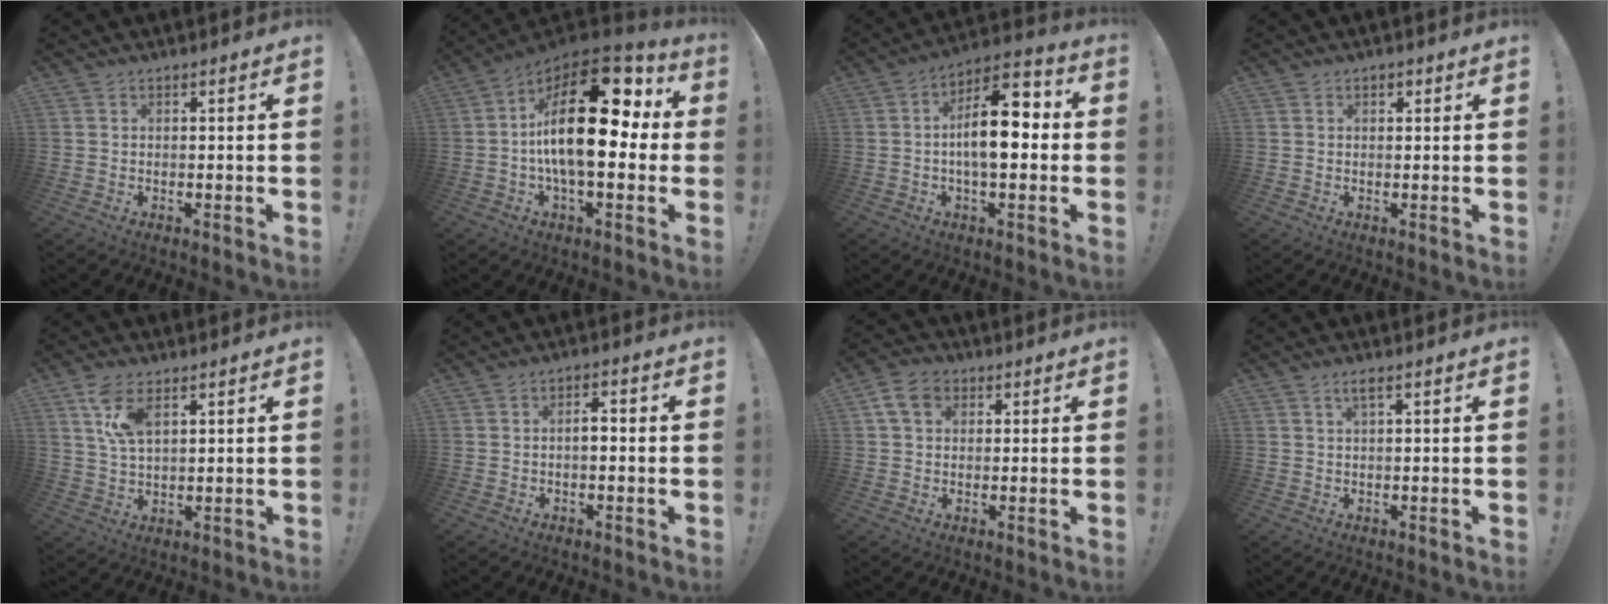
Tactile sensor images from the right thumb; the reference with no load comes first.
{"total": 25.5, "force": [2.0, 11.7, 22.5], "torque": [-0.389, -0.001, 0.032]}
{"total": 14.9, "force": [-0.4, 6.7, 13.3], "torque": [-0.209, 0.010, -0.015]}
{"total": 1.0, "force": [0.5, 0.7, 0.4], "torque": [-0.005, 0.000, 0.009]}
{"total": 8.3, "force": [4.2, 3.9, 6.1], "torque": [-0.122, -0.007, 0.075]}
{"total": 3.1, "force": [-1.0, 1.3, 2.7], "torque": [-0.049, 0.011, -0.020]}
{"total": 7.6, "force": [2.7, 5.5, 4.4], "torque": [-0.088, 0.007, 0.055]}
{"total": 2.1, "force": [0.9, 0.2, 1.9], "torque": [-0.036, 0.000, 0.013]}